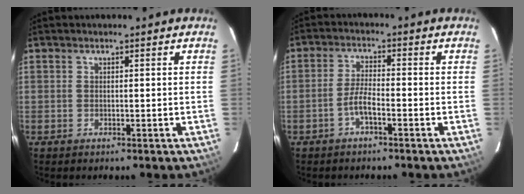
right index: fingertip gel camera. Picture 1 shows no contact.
{"total": 3.5, "force": [-2.1, 0.6, 2.8], "torque": [-0.065, 0.006, -0.041]}